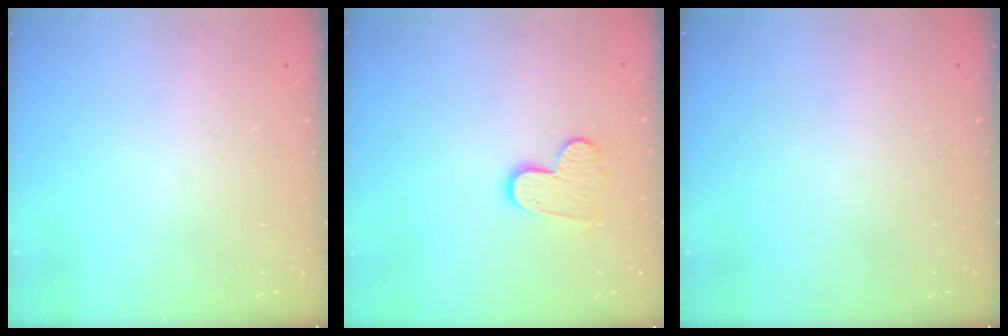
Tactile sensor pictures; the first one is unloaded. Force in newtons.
{"total": 9.9, "press": 9.8, "slide": 0.7}
{"total": 0.0}